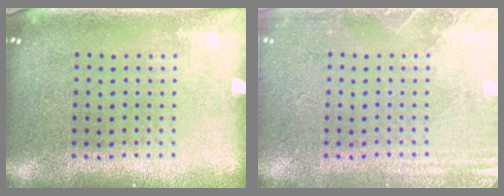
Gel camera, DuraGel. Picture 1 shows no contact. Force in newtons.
{"total": 2.7, "press": 2.7, "slide": 0.3}